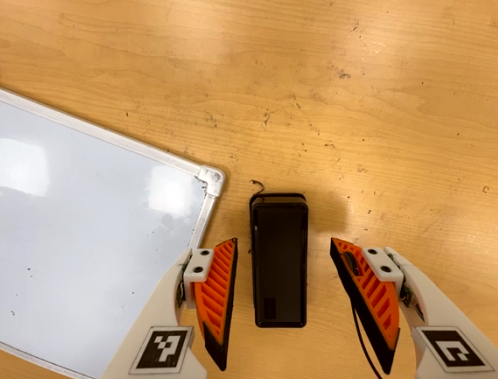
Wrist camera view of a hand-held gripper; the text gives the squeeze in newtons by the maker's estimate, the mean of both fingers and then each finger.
{"total": 0.0}